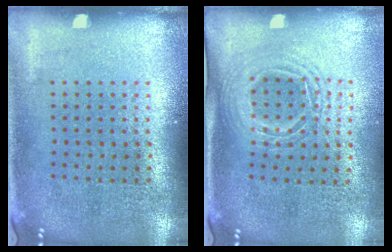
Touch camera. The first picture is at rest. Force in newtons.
{"total": 1.5, "press": 1.3, "slide": 0.9}